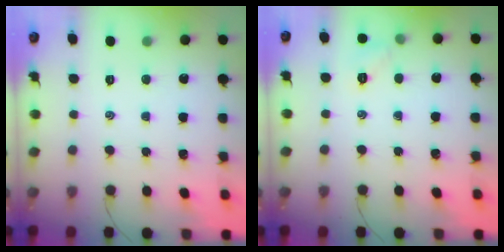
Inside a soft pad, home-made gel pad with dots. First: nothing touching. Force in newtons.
{"total": 5.2, "press": 4.9, "slide": 1.6}